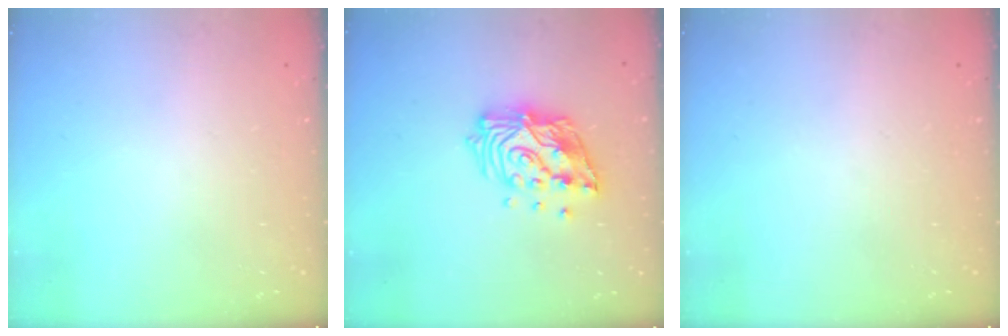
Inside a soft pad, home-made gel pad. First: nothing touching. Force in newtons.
{"total": 16.1, "press": 16.0, "slide": 1.9}
{"total": 0.0}